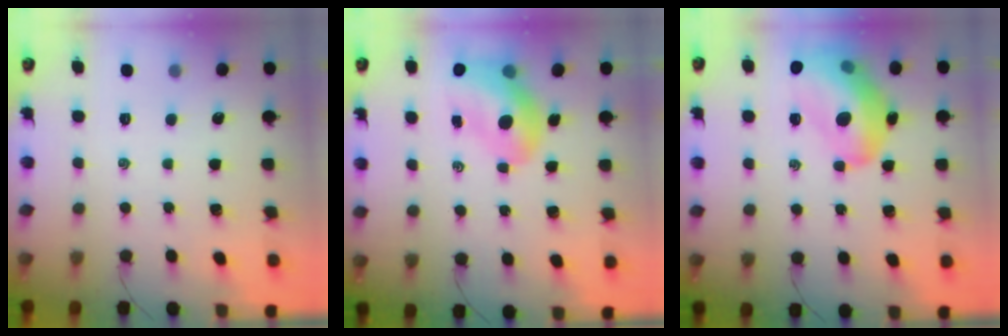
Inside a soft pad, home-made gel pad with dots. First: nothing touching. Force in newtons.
{"total": 12.1, "press": 11.6, "slide": 3.3}
{"total": 18.8, "press": 18.4, "slide": 4.1}